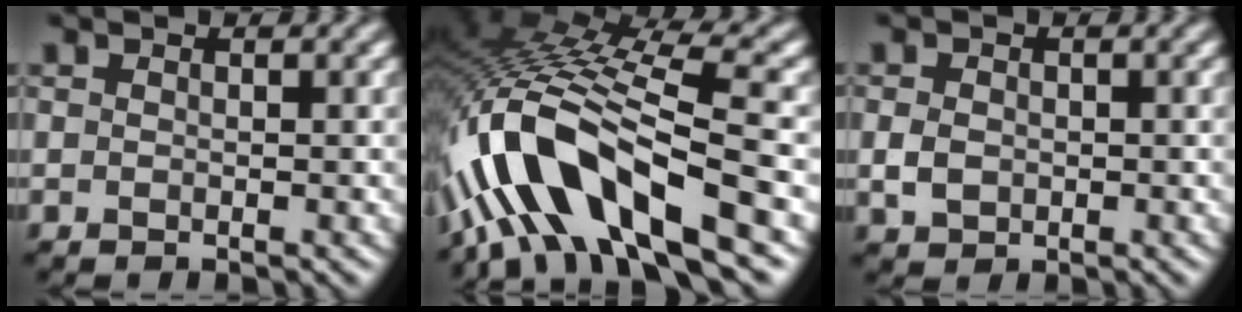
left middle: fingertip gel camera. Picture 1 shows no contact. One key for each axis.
{"total": 11.8, "fx": -5.8, "fy": 3.9, "fz": 9.5, "tx": -0.184, "ty": 0.015, "tz": -0.108}
{"total": 1.8, "fx": -0.5, "fy": 1.5, "fz": 1.0, "tx": -0.023, "ty": -0.005, "tz": -0.010}